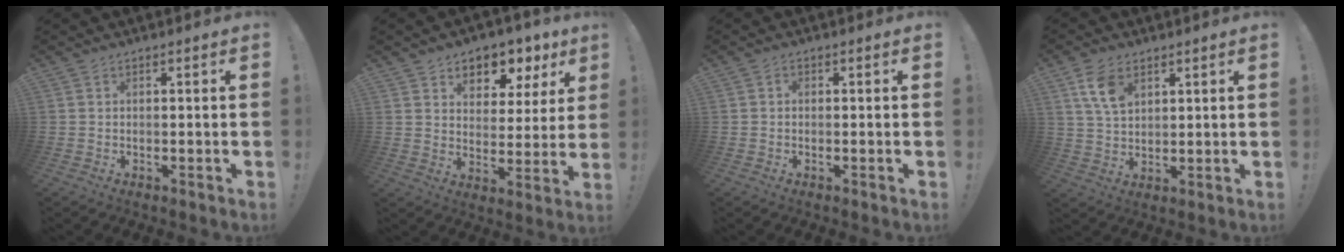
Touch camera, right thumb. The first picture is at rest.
{"total": 7.8, "force": [5.3, 5.2, 2.4], "torque": [-0.019, -0.050, 0.095]}
{"total": 0.8, "force": [-0.5, 0.5, 0.4], "torque": [-0.015, 0.005, -0.009]}
{"total": 8.6, "force": [4.4, 5.1, 5.3], "torque": [-0.093, -0.010, 0.087]}